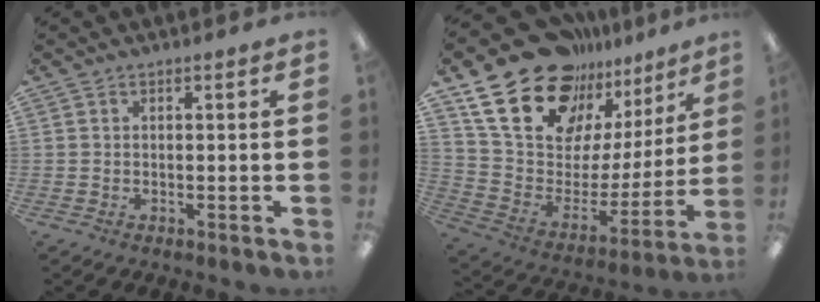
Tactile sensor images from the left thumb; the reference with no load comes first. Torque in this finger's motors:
{"motor_torque": [0.75, 0.88, 1.27, -1.50, 0.14]}